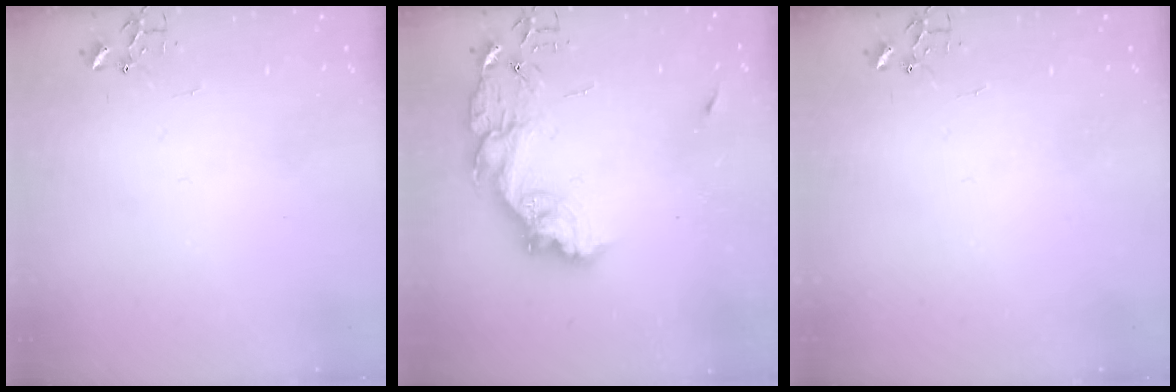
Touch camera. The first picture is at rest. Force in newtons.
{"total": 15.3, "press": 15.2, "slide": 1.1}
{"total": 0.0}